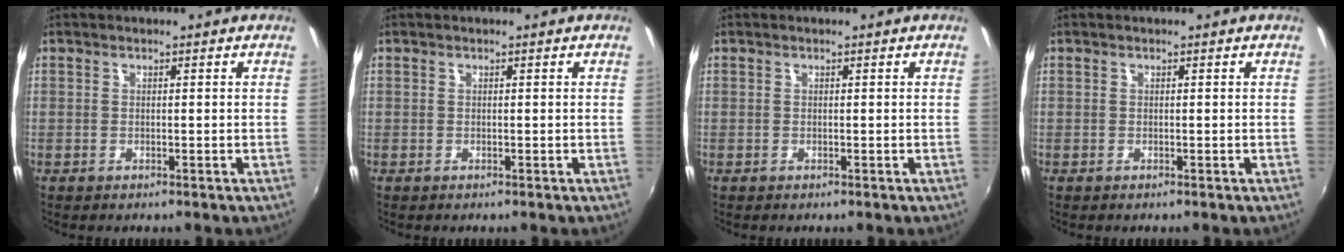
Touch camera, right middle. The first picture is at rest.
{"total": 0.0}
{"total": 0.0}
{"total": 0.0}